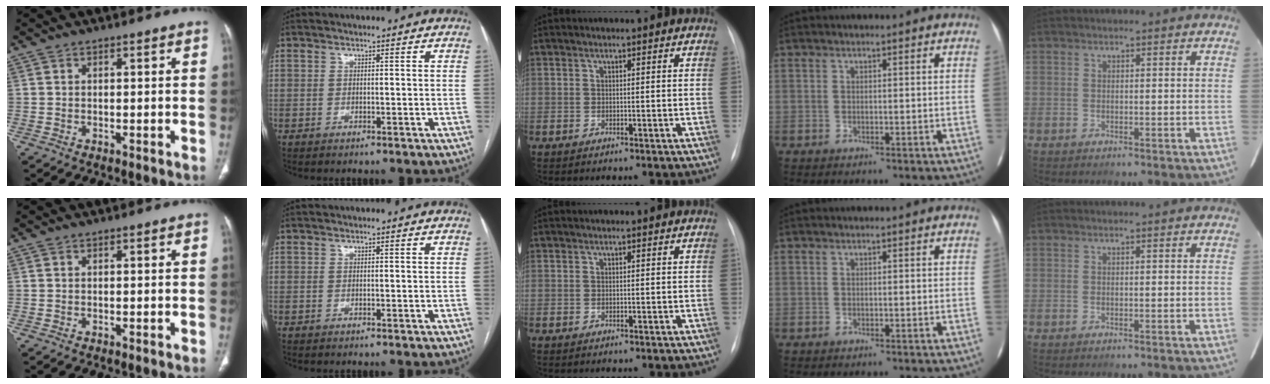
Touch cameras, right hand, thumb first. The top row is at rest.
{}